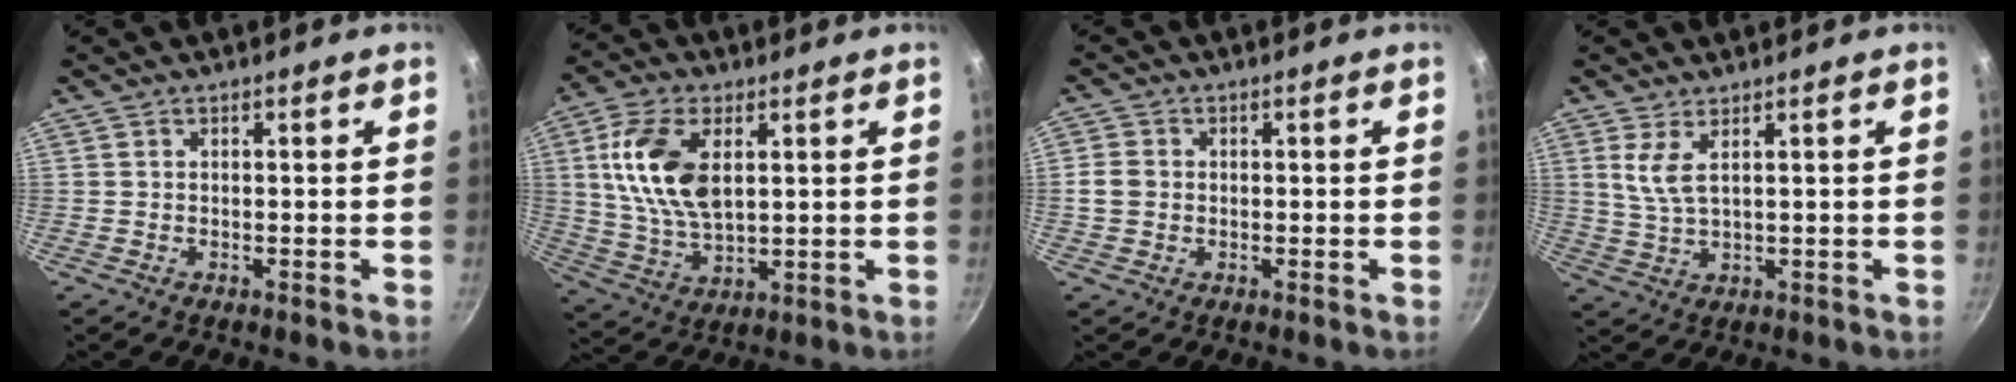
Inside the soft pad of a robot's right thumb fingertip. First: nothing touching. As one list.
[{"total": 14.1, "force": [3.5, 7.8, 11.2], "torque": [-0.207, -0.011, 0.072]}, {"total": 3.4, "force": [-0.2, 2.9, 1.7], "torque": [-0.027, 0.008, -0.006]}, {"total": 4.6, "force": [2.0, 1.6, 3.8], "torque": [-0.080, -0.018, 0.044]}]